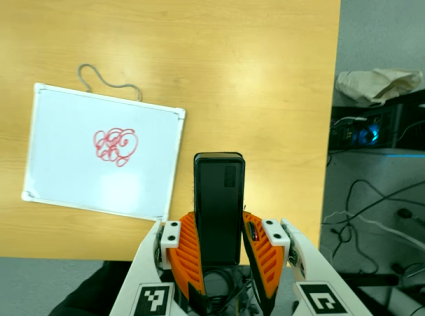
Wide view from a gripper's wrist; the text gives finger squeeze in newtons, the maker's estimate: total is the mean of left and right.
{"total": 5.1, "left": 3.4, "right": 6.7}